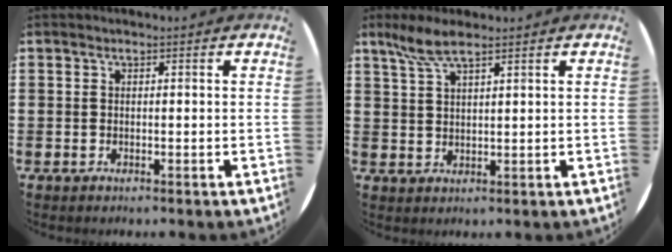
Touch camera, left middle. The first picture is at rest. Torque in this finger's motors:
{"motor_torque": [0.68, -0.59, 0.13, 0.07]}